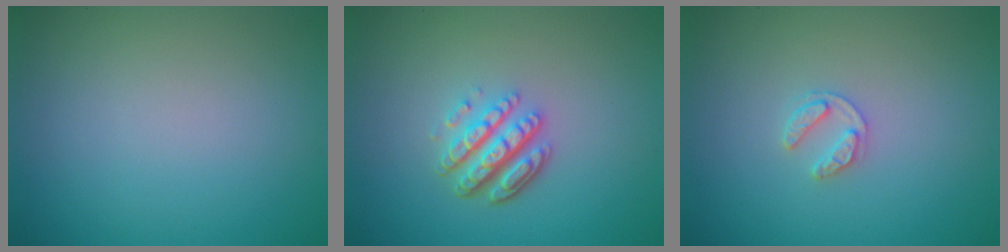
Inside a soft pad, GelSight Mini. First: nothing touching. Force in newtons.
{"total": 4.7, "press": 3.4, "slide": 3.3}
{"total": 1.6, "press": 1.6, "slide": 0.3}